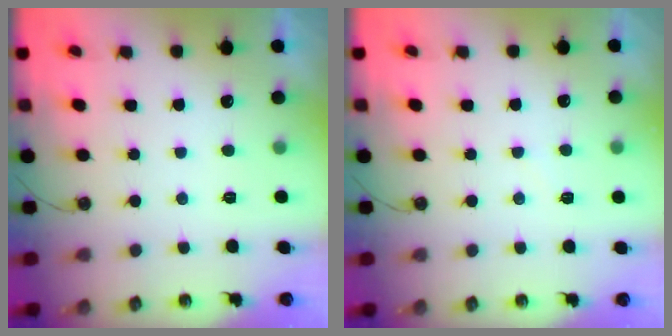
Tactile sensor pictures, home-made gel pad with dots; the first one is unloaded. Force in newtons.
{"total": 3.2, "press": 3.2, "slide": 0.3}